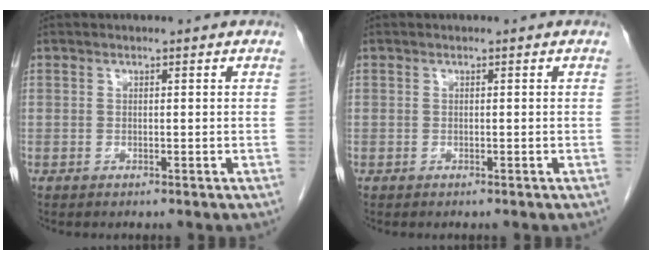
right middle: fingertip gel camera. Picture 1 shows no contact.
{"total": 0.0}